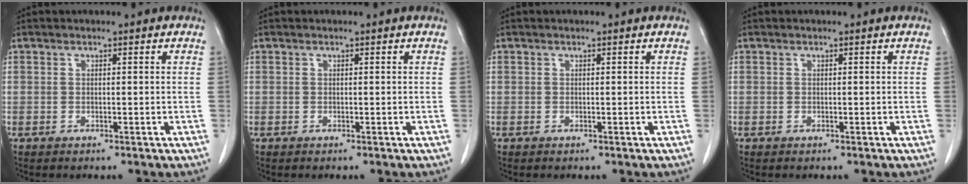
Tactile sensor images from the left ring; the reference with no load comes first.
{"total": 0.0}
{"total": 0.0}
{"total": 0.0}